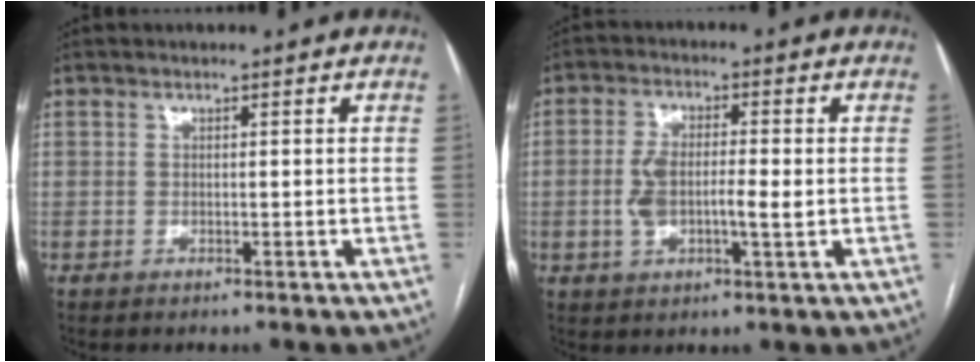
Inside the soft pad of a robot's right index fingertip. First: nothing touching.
{"total": 6.4, "force": [-0.3, 2.2, 6.1], "torque": [-0.125, 0.014, -0.005]}